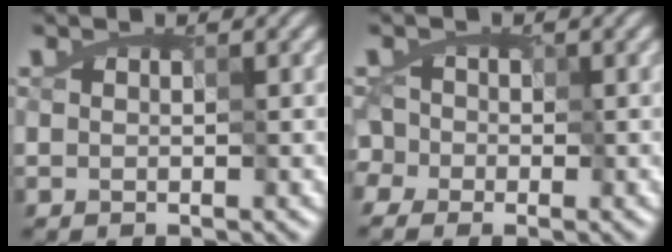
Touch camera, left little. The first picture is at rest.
{"total": 4.1, "force": [0.0, 3.5, 2.1], "torque": [-0.024, 0.023, -0.024]}